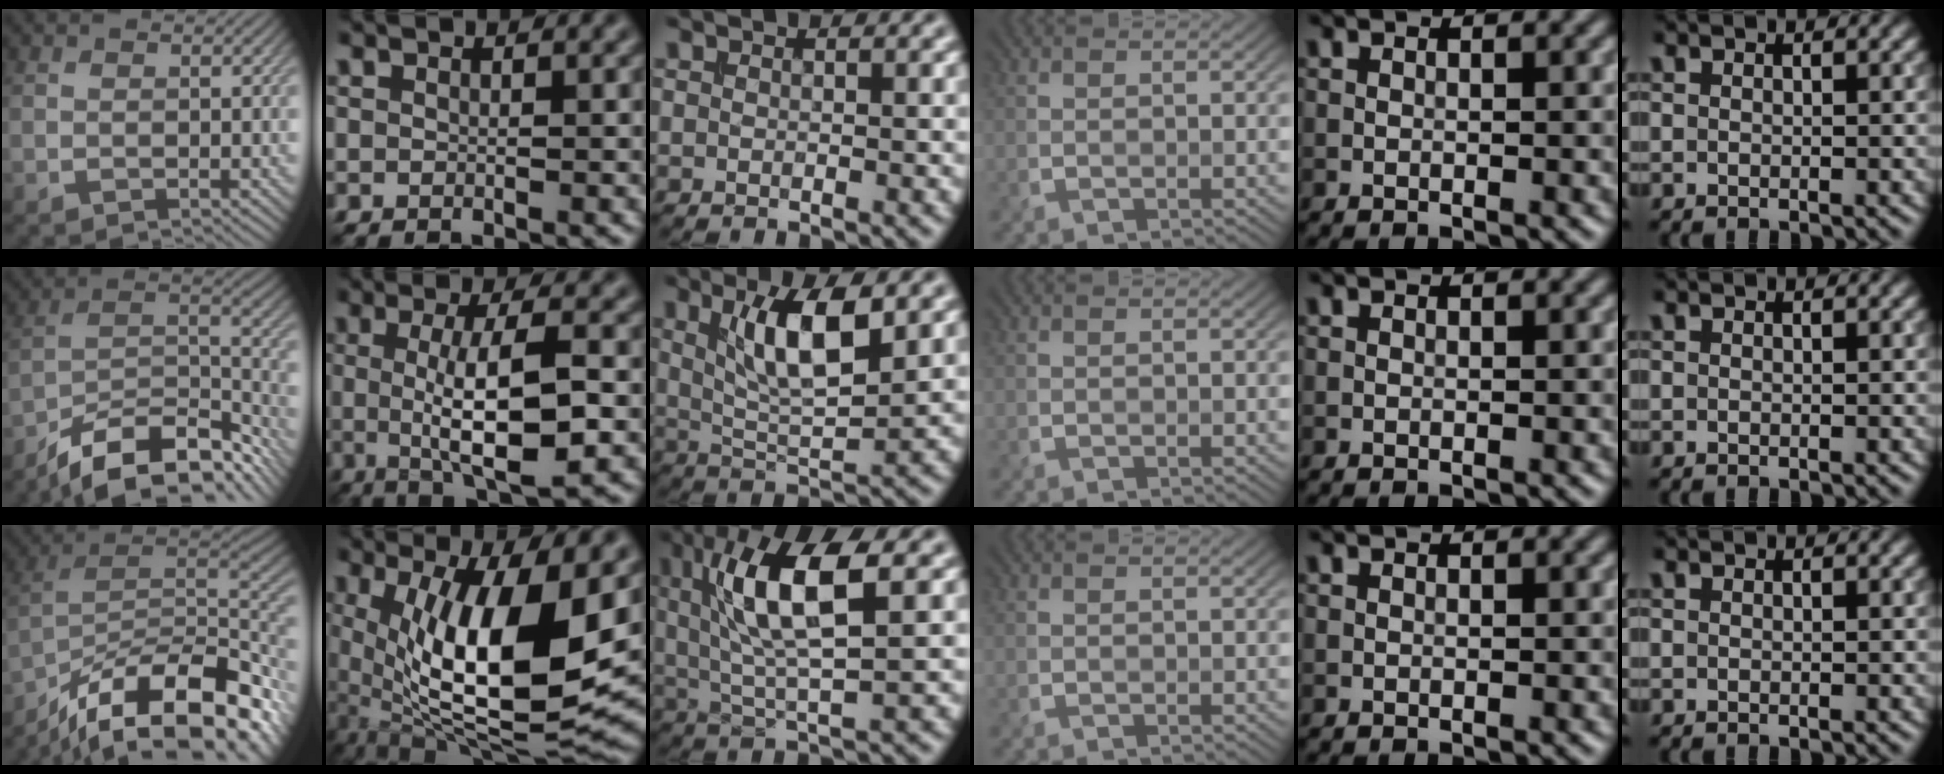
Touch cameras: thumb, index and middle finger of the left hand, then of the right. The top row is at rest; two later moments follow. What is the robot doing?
{"motion": "insert", "object": "bucket"}